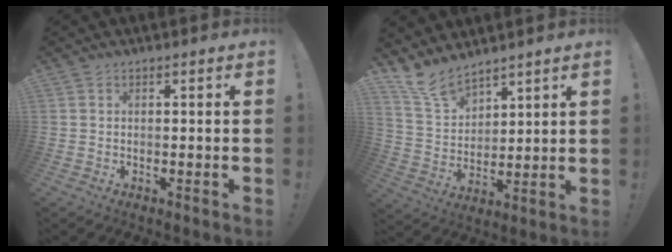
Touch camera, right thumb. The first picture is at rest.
{"total": 11.4, "force": [9.8, 4.8, 3.3], "torque": [-0.077, -0.063, 0.191]}